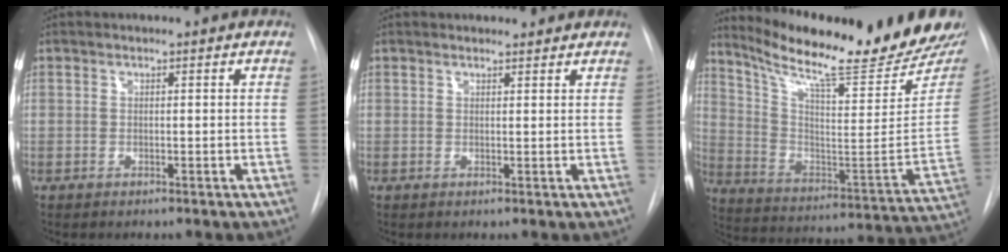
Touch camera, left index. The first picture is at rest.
{"total": 3.2, "force": [3.0, 0.9, 0.6], "torque": [-0.008, 0.014, 0.034]}
{"total": 25.4, "force": [21.9, 1.2, 12.9], "torque": [-0.215, -0.081, 0.318]}